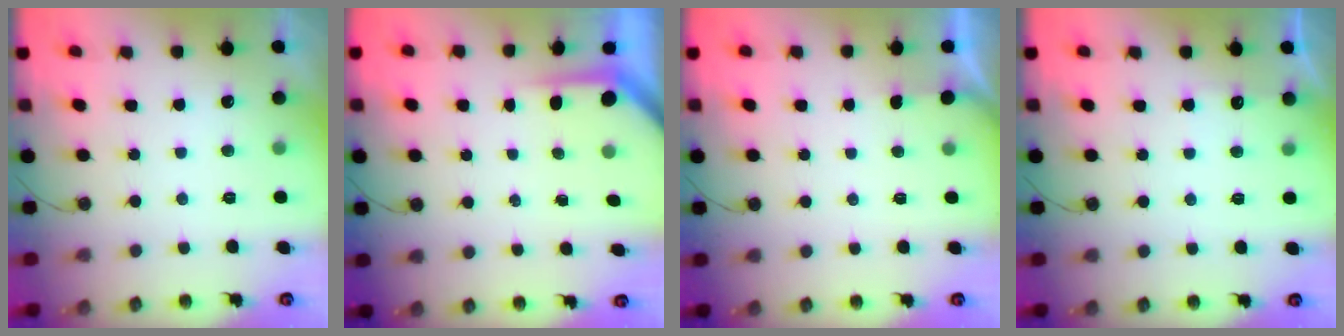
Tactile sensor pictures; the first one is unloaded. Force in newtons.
{"total": 3.8, "press": 3.8, "slide": 0.4}
{"total": 1.3, "press": 1.2, "slide": 0.2}
{"total": 3.9, "press": 3.9, "slide": 0.4}